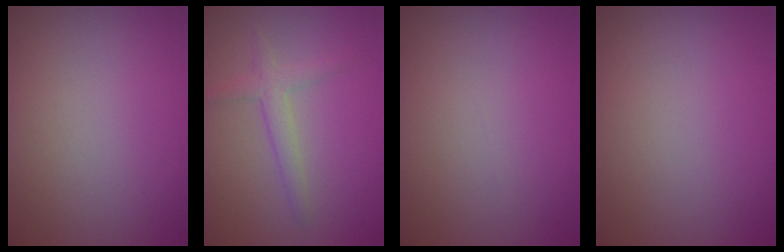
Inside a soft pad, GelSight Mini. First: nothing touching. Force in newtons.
{"total": 2.0, "press": 2.0, "slide": 0.1}
{"total": 0.0}
{"total": 0.0}